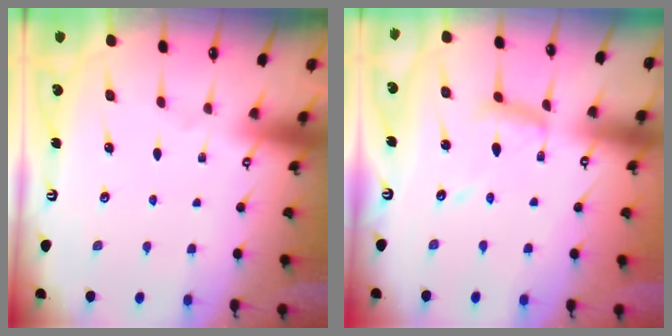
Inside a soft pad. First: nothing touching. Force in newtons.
{"total": 11.0, "press": 11.0, "slide": 0.8}